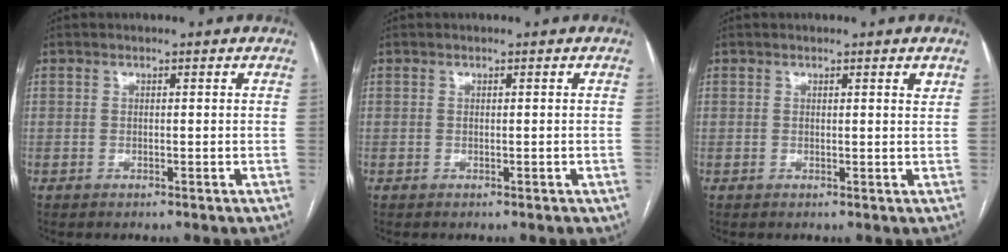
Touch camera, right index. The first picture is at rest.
{"total": 0.6, "force": [-0.4, 0.2, 0.4], "torque": [-0.005, -0.001, -0.003]}
{"total": 1.0, "force": [0.7, 0.1, 0.8], "torque": [-0.009, -0.002, 0.006]}